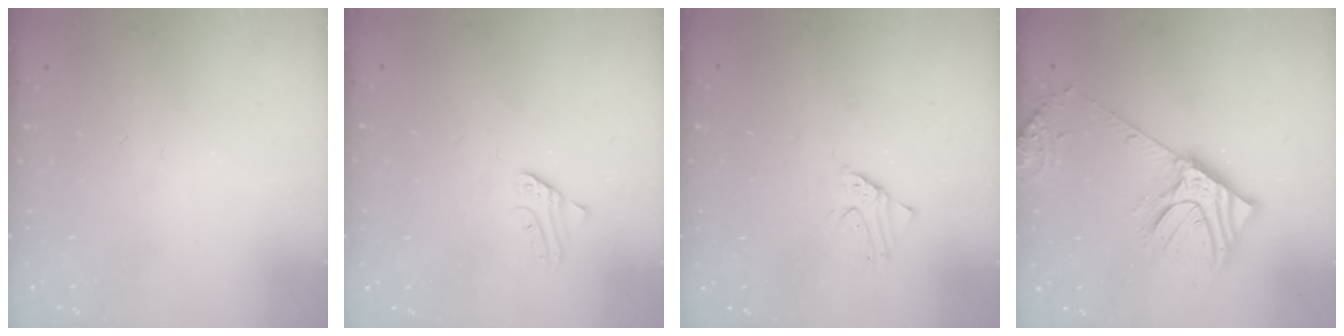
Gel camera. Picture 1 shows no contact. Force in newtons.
{"total": 1.7, "press": 1.7, "slide": 0.2}
{"total": 1.9, "press": 1.9, "slide": 0.1}
{"total": 18.0, "press": 17.7, "slide": 3.7}